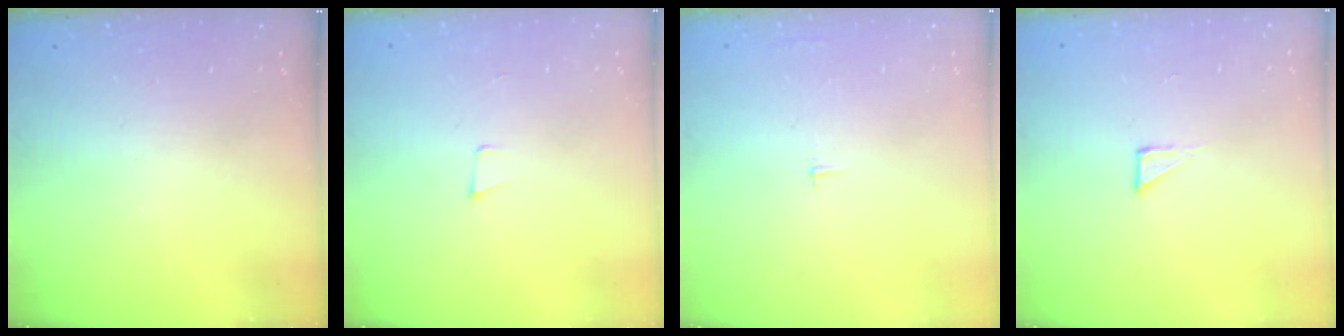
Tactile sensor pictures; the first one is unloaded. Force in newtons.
{"total": 3.4, "press": 2.1, "slide": 2.7}
{"total": 1.8, "press": 1.8, "slide": 0.1}
{"total": 2.3, "press": 2.3, "slide": 0.1}